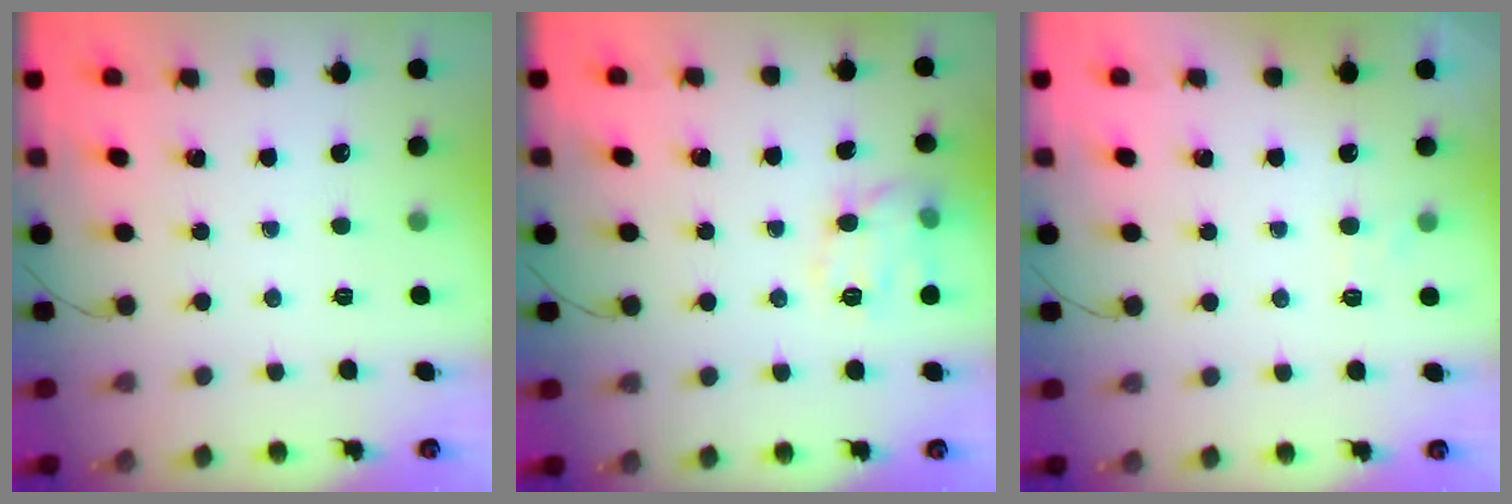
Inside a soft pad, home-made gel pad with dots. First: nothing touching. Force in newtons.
{"total": 8.9, "press": 8.9, "slide": 0.7}
{"total": 4.2, "press": 4.1, "slide": 1.1}